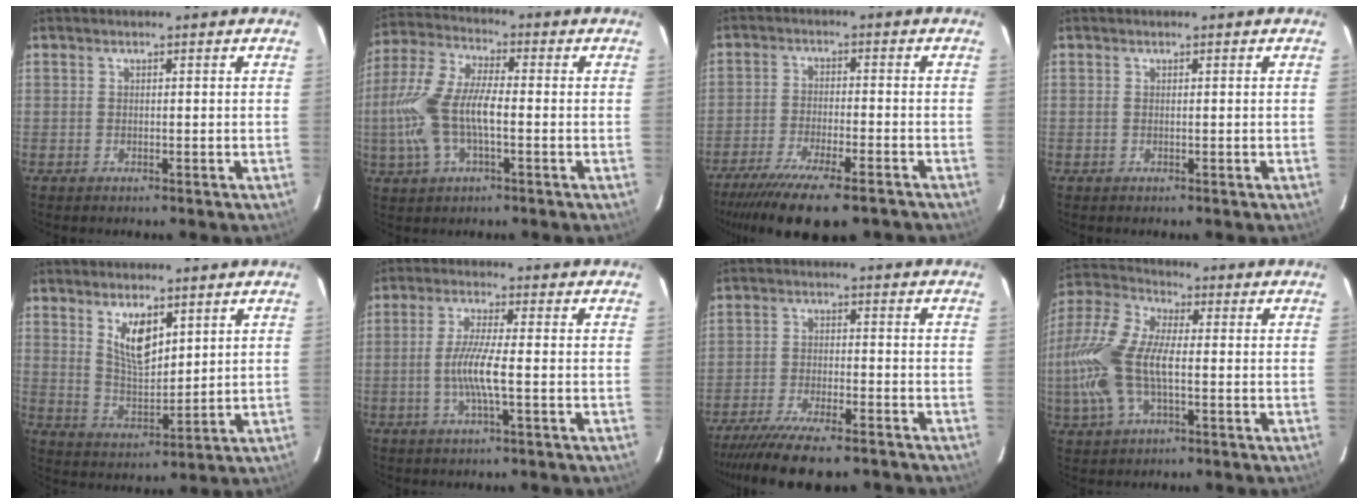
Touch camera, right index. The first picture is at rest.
{"total": 13.4, "force": [-2.1, 5.4, 12.0], "torque": [-0.266, 0.007, -0.044]}
{"total": 17.0, "force": [-13.4, 3.7, 9.8], "torque": [-0.200, -0.050, -0.212]}
{"total": 0.0}
{"total": 8.0, "force": [4.1, 3.4, 6.0], "torque": [-0.104, -0.004, 0.087]}
{"total": 6.6, "force": [-1.5, 0.0, 6.4], "torque": [-0.127, -0.004, -0.031]}
{"total": 14.7, "force": [-12.3, 3.1, 7.5], "torque": [-0.159, -0.032, -0.198]}
{"total": 16.5, "force": [-1.7, 8.0, 14.3], "torque": [-0.316, 0.008, -0.037]}